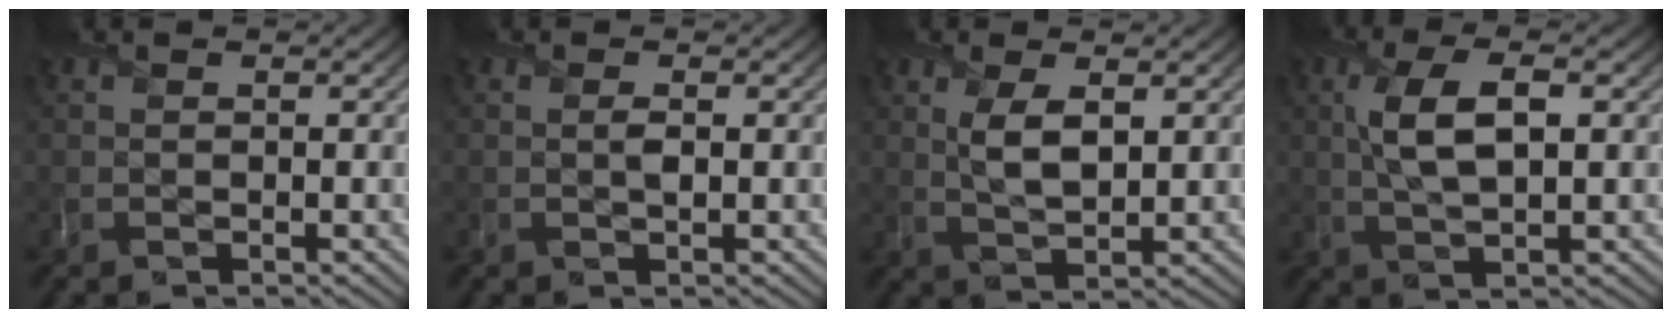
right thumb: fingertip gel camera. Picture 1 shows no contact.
{"total": 0.7, "force": [0.0, 0.1, 0.7], "torque": [-0.013, 0.000, 0.000]}
{"total": 4.2, "force": [1.4, 1.8, 3.6], "torque": [-0.081, -0.003, 0.029]}
{"total": 6.1, "force": [1.0, 2.2, 5.6], "torque": [-0.121, 0.005, 0.019]}